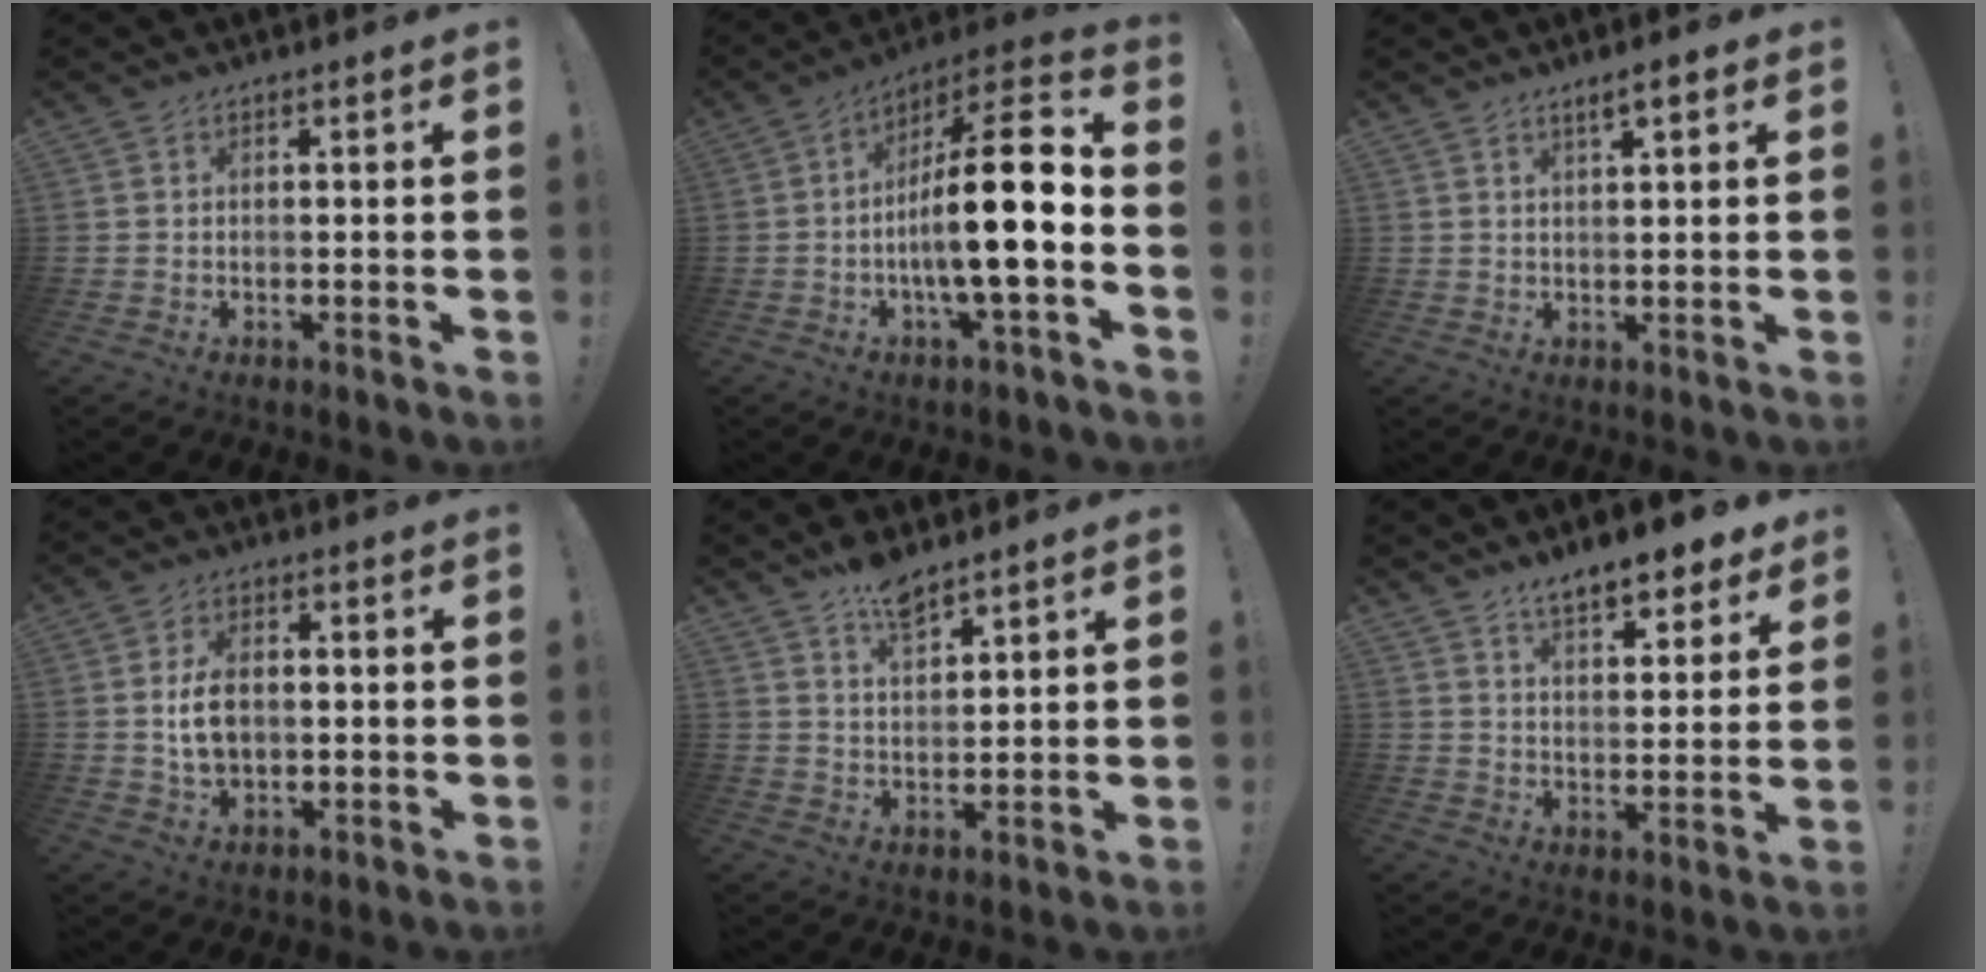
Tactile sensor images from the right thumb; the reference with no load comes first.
{"total": 20.0, "force": [-3.3, 4.1, 19.2], "torque": [-0.322, 0.015, -0.065]}
{"total": 3.5, "force": [2.0, 0.5, 2.8], "torque": [-0.048, -0.006, 0.030]}
{"total": 7.6, "force": [0.2, 5.0, 5.7], "torque": [-0.100, 0.000, 0.000]}
{"total": 7.4, "force": [5.9, 2.6, 3.6], "torque": [-0.046, -0.039, 0.104]}
{"total": 9.4, "force": [7.8, 2.3, 4.8], "torque": [-0.067, -0.060, 0.133]}